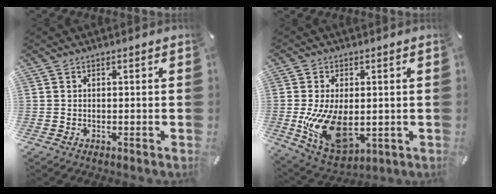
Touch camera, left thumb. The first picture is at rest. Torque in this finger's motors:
{"motor_torque": [0.03, 1.31, 1.01, -0.59, 0.48]}